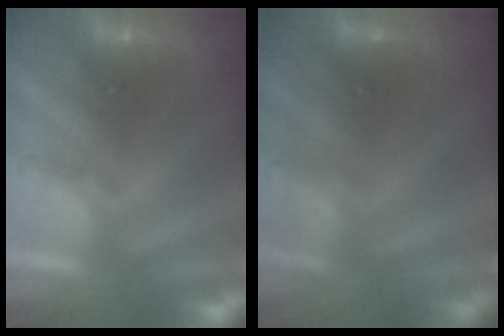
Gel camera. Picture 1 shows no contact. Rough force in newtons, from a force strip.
{"total": 2.4}